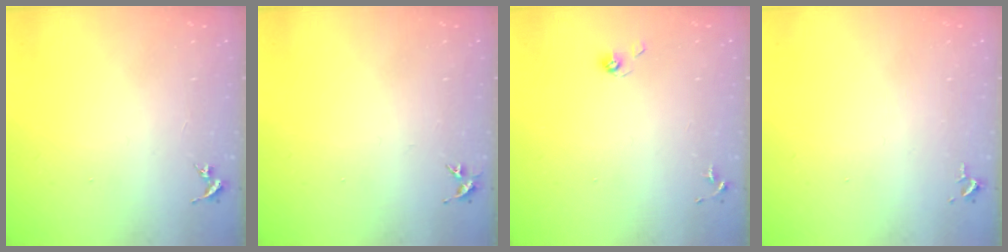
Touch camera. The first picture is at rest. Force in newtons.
{"total": 3.6, "press": 3.5, "slide": 0.4}
{"total": 3.8, "press": 3.3, "slide": 1.8}
{"total": 2.6, "press": 2.6, "slide": 0.4}